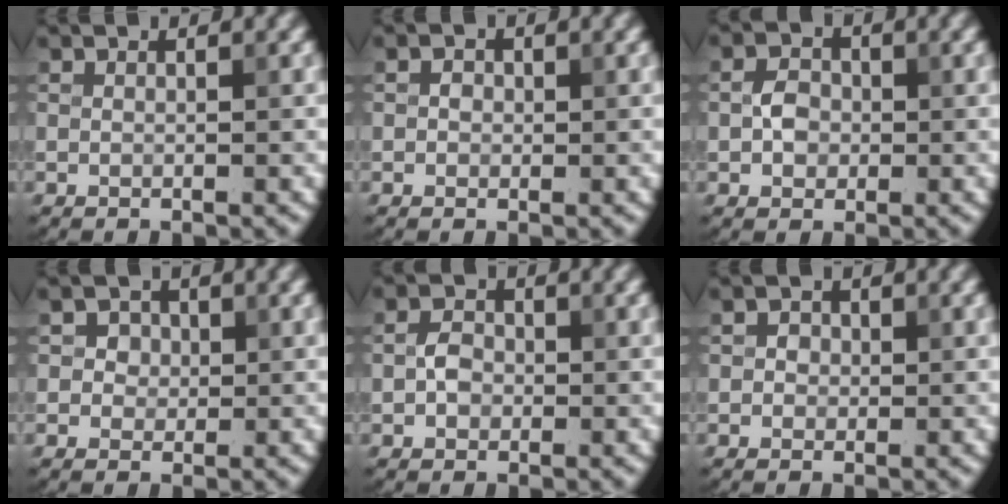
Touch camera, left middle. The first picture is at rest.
{"total": 0.9, "force": [0.1, 0.8, 0.4], "torque": [-0.003, -0.003, -0.003]}
{"total": 2.3, "force": [-0.2, 1.9, 1.3], "torque": [-0.021, 0.004, -0.011]}
{"total": 2.3, "force": [0.9, 1.8, 1.0], "torque": [-0.011, 0.005, 0.005]}
{"total": 2.0, "force": [-0.4, 1.6, 1.2], "torque": [-0.022, 0.004, -0.012]}
{"total": 1.2, "force": [0.1, 1.1, 0.5], "torque": [0.000, 0.000, -0.005]}